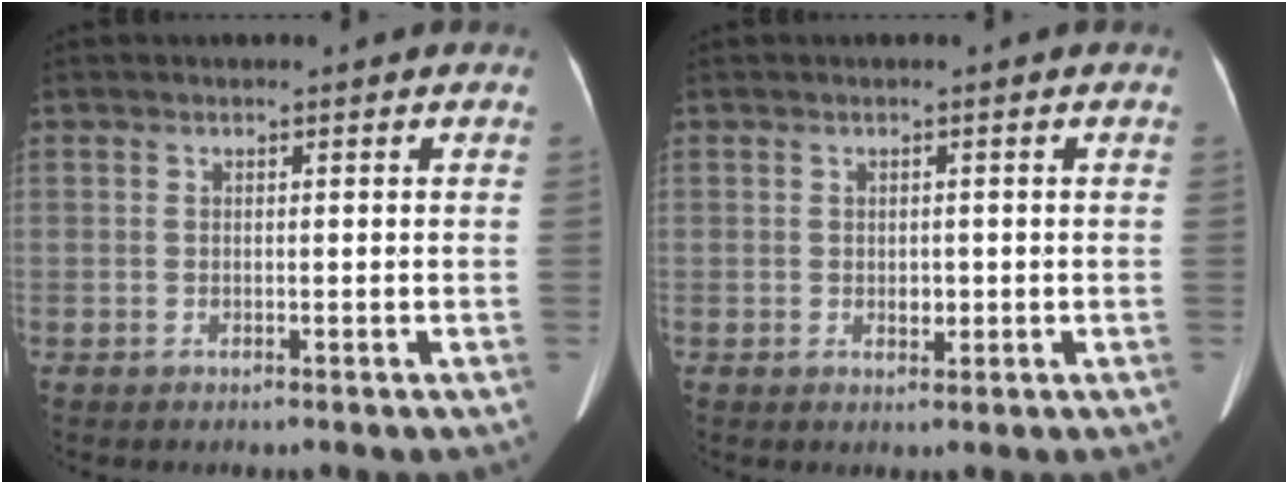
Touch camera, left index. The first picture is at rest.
{"total": 1.3, "force": [-0.2, 1.0, 0.9], "torque": [-0.014, -0.001, -0.001]}